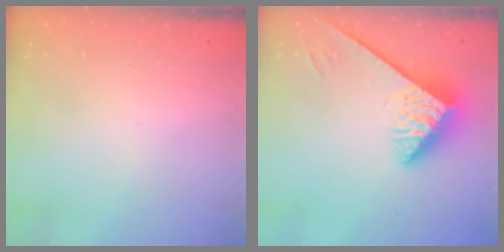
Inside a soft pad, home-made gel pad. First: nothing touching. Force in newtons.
{"total": 3.9, "press": 3.8, "slide": 0.8}